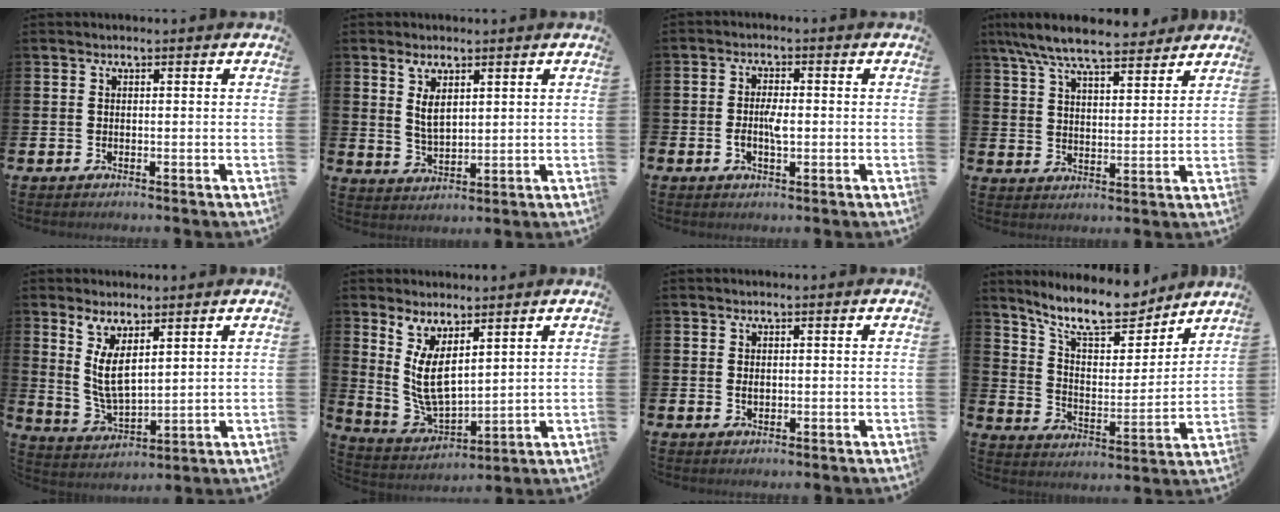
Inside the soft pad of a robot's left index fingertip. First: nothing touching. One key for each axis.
{"total": 3.7, "fx": 2.3, "fy": 1.6, "fz": 2.4, "tx": -0.037, "ty": -0.007, "tz": 0.037}
{"total": 2.9, "fx": -0.5, "fy": 1.3, "fz": 2.5, "tx": -0.045, "ty": 0.002, "tz": -0.011}
{"total": 8.4, "fx": 7.7, "fy": 1.6, "fz": 2.9, "tx": -0.080, "ty": -0.032, "tz": 0.139}
{"total": 6.2, "fx": 3.4, "fy": 2.6, "fz": 4.5, "tx": -0.095, "ty": -0.014, "tz": 0.061}
{"total": 6.6, "fx": 3.2, "fy": 3.0, "fz": 5.0, "tx": -0.123, "ty": -0.022, "tz": 0.058}
{"total": 0.8, "fx": 0.2, "fy": 0.6, "fz": 0.6, "tx": -0.003, "ty": 0.001, "tz": 0.001}
{"total": 12.1, "fx": 10.6, "fy": 3.2, "fz": 4.9, "tx": -0.125, "ty": -0.061, "tz": 0.190}